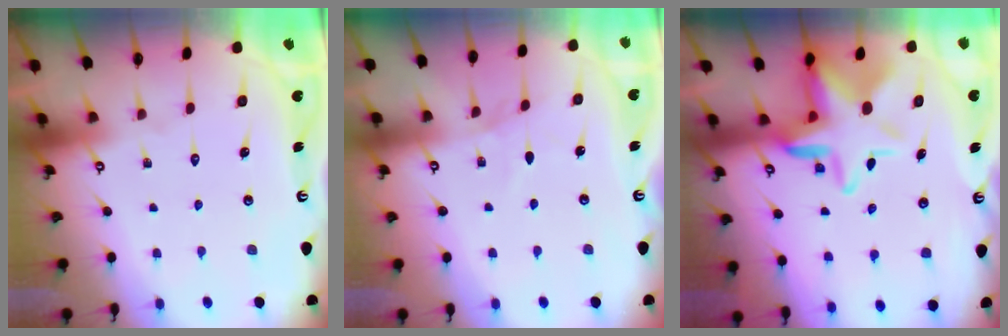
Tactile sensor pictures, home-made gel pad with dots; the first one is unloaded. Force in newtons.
{"total": 4.3, "press": 4.3, "slide": 0.4}
{"total": 11.3, "press": 11.1, "slide": 2.2}